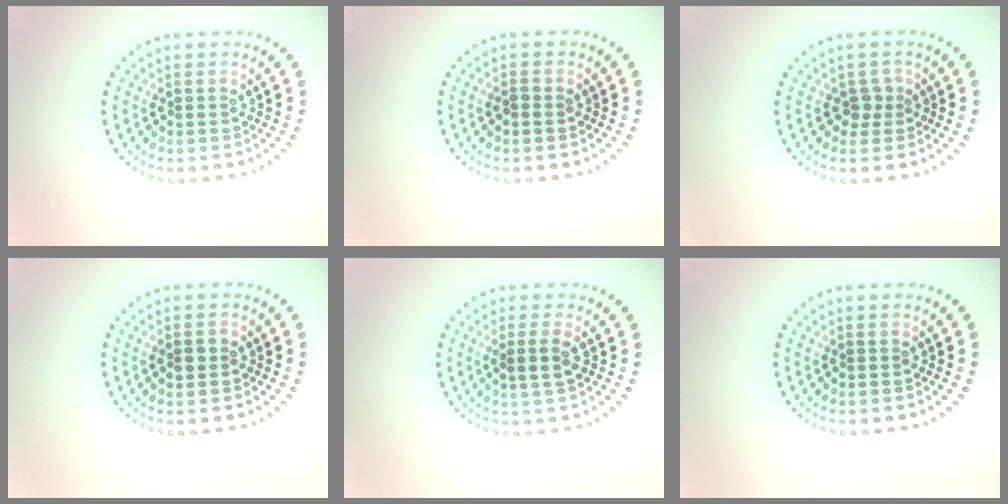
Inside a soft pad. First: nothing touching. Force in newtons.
{"total": 0.7, "press": 0.7, "slide": 0.1}
{"total": 1.4, "press": 1.1, "slide": 0.9}
{"total": 1.5, "press": 1.5, "slide": 0.1}
{"total": 1.7, "press": 1.4, "slide": 1.0}
{"total": 0.0}